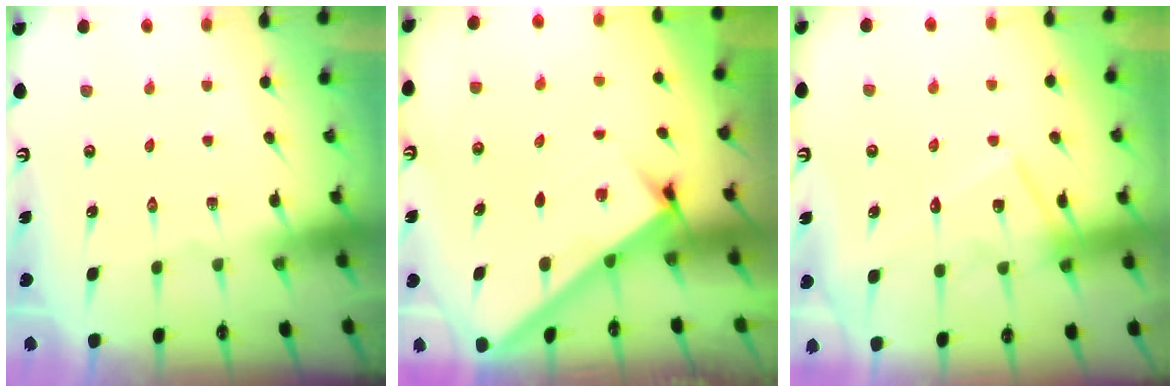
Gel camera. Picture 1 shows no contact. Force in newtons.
{"total": 2.7, "press": 2.6, "slide": 0.3}
{"total": 13.6, "press": 13.6, "slide": 1.0}